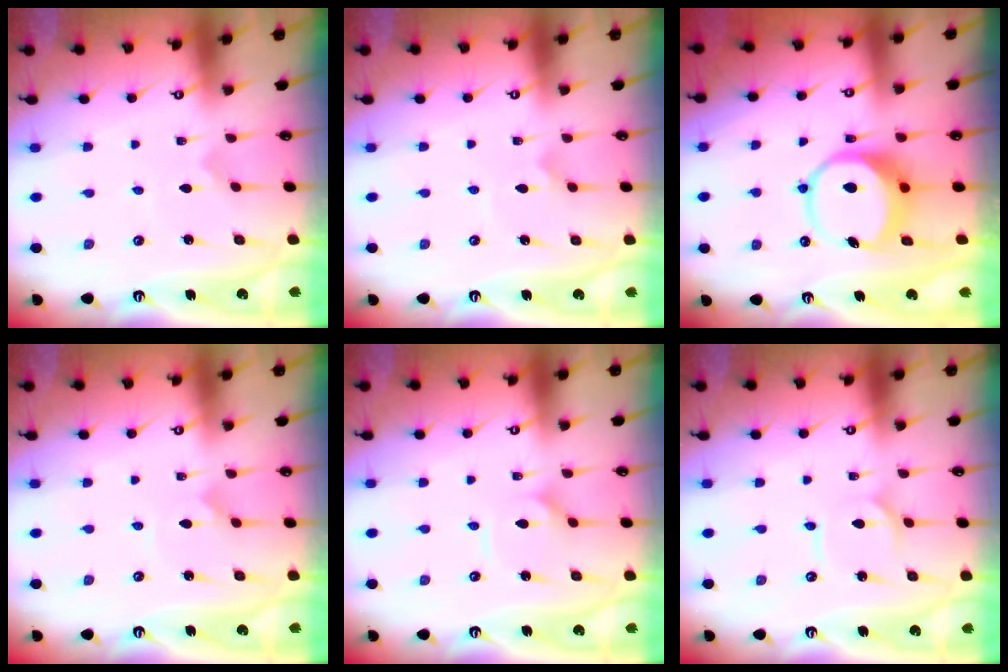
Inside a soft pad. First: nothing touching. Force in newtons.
{"total": 3.4, "press": 3.4, "slide": 0.3}
{"total": 9.4, "press": 9.3, "slide": 1.1}
{"total": 1.6, "press": 1.6, "slide": 0.1}
{"total": 2.9, "press": 2.9, "slide": 0.2}
{"total": 2.3, "press": 2.2, "slide": 0.3}